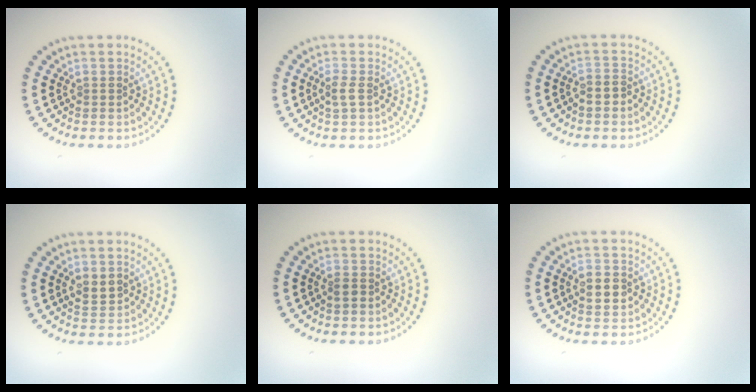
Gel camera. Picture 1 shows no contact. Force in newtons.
{"total": 1.3, "press": 1.3, "slide": 0.4}
{"total": 1.5, "press": 1.3, "slide": 0.7}
{"total": 1.7, "press": 1.7, "slide": 0.3}
{"total": 0.9, "press": 0.8, "slide": 0.3}
{"total": 2.6, "press": 2.6, "slide": 0.1}